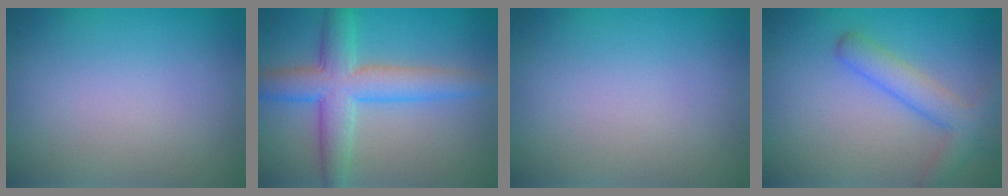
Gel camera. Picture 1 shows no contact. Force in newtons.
{"total": 6.1, "press": 6.1, "slide": 0.1}
{"total": 0.0}
{"total": 3.6, "press": 3.6, "slide": 0.1}